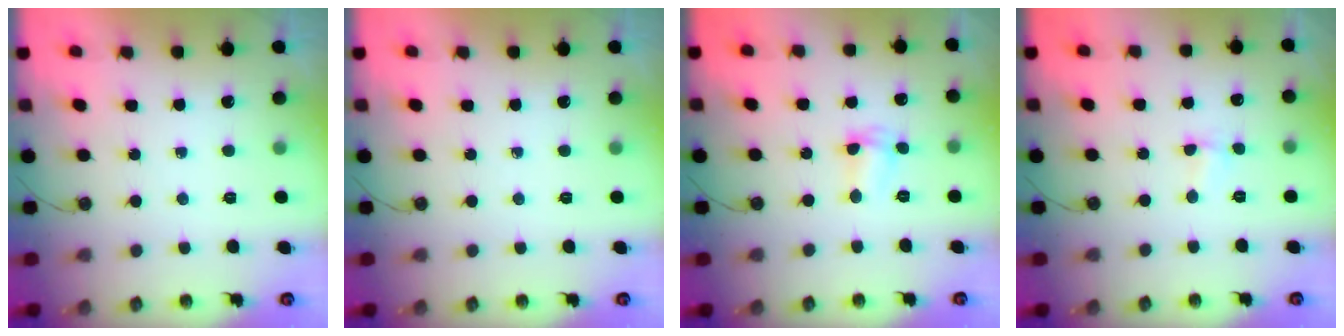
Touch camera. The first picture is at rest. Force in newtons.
{"total": 0.0}
{"total": 2.9, "press": 2.9, "slide": 0.5}
{"total": 2.8, "press": 1.1, "slide": 2.5}